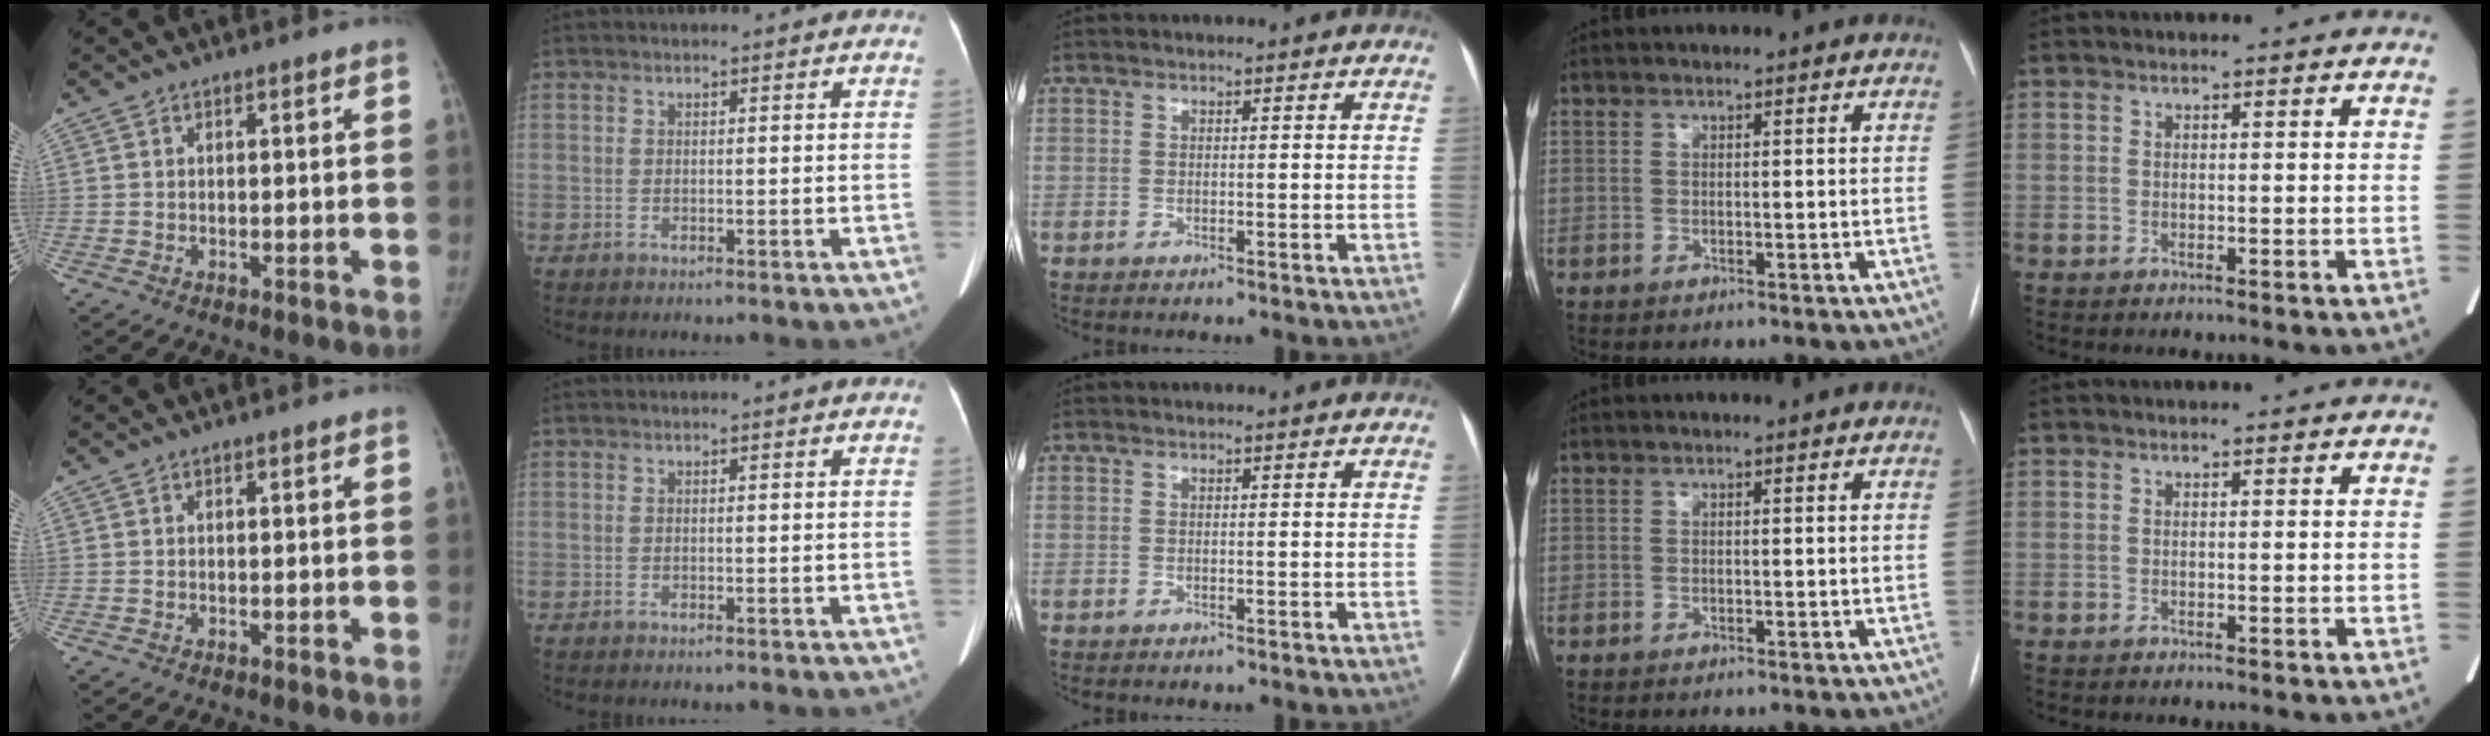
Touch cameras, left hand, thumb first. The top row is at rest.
{}